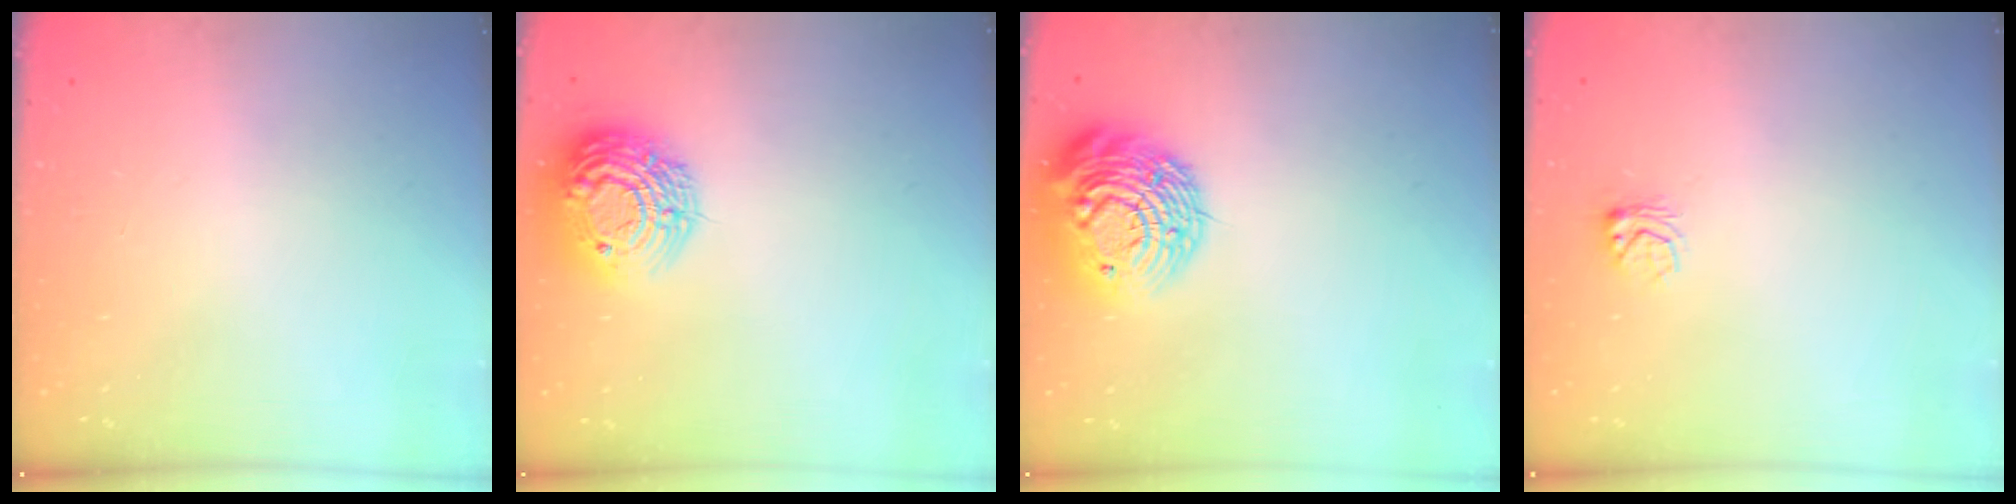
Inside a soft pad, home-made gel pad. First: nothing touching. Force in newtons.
{"total": 16.2, "press": 16.2, "slide": 1.2}
{"total": 16.9, "press": 16.8, "slide": 1.4}
{"total": 3.9, "press": 3.9, "slide": 0.2}